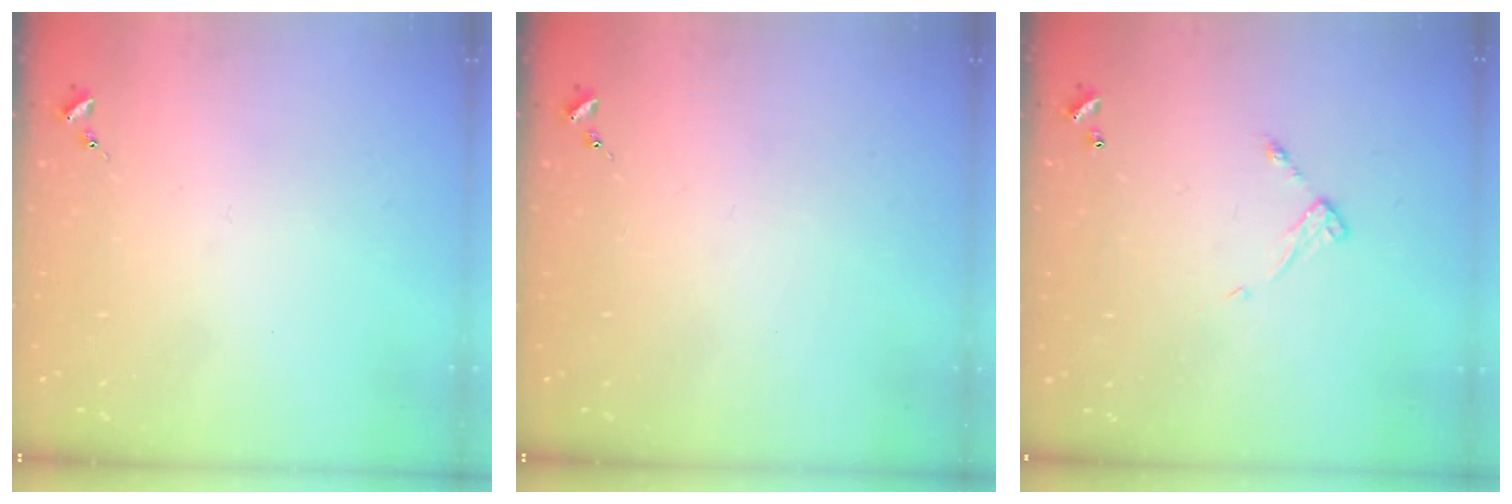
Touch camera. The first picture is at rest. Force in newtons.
{"total": 0.0}
{"total": 6.4, "press": 6.4, "slide": 0.4}